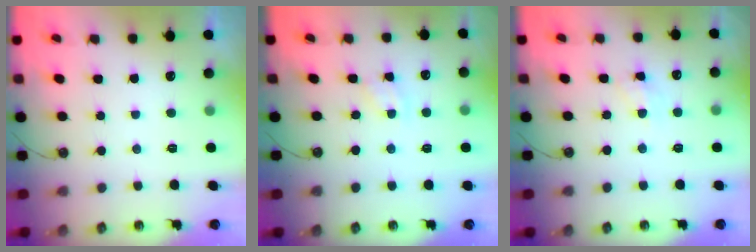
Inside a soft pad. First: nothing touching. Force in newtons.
{"total": 2.0, "press": 2.0, "slide": 0.3}
{"total": 6.0, "press": 5.9, "slide": 0.7}